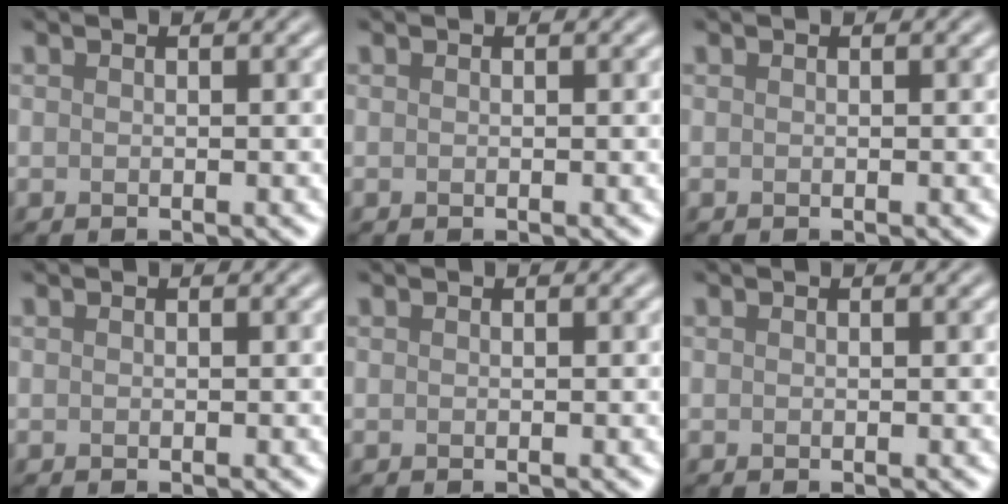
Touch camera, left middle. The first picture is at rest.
{"total": 0.0}
{"total": 0.0}
{"total": 0.0}
{"total": 0.0}
{"total": 0.0}